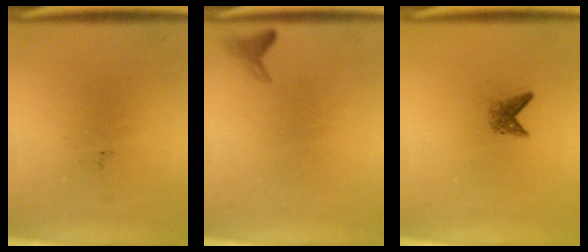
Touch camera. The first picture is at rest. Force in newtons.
{"total": 1.0}
{"total": 1.6}